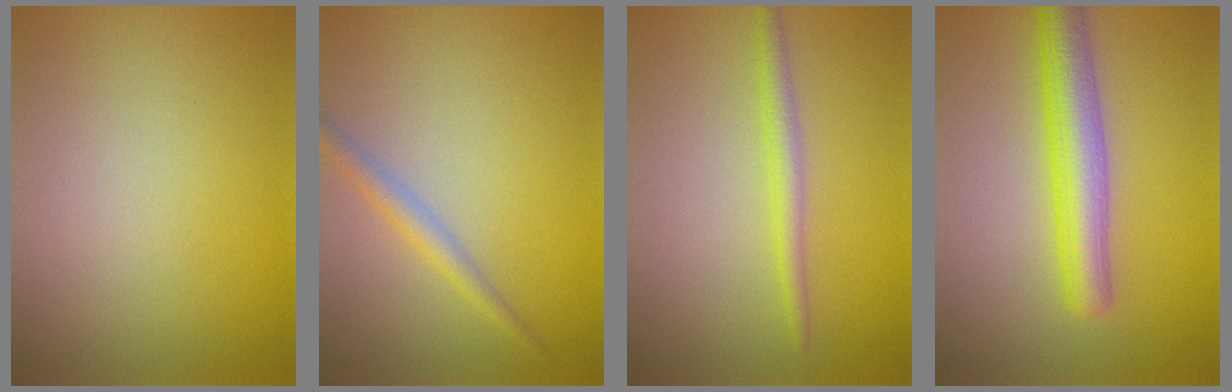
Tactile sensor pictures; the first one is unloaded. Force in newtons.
{"total": 1.9, "press": 1.9, "slide": 0.0}
{"total": 2.1, "press": 2.1, "slide": 0.0}
{"total": 5.5, "press": 5.5, "slide": 0.1}